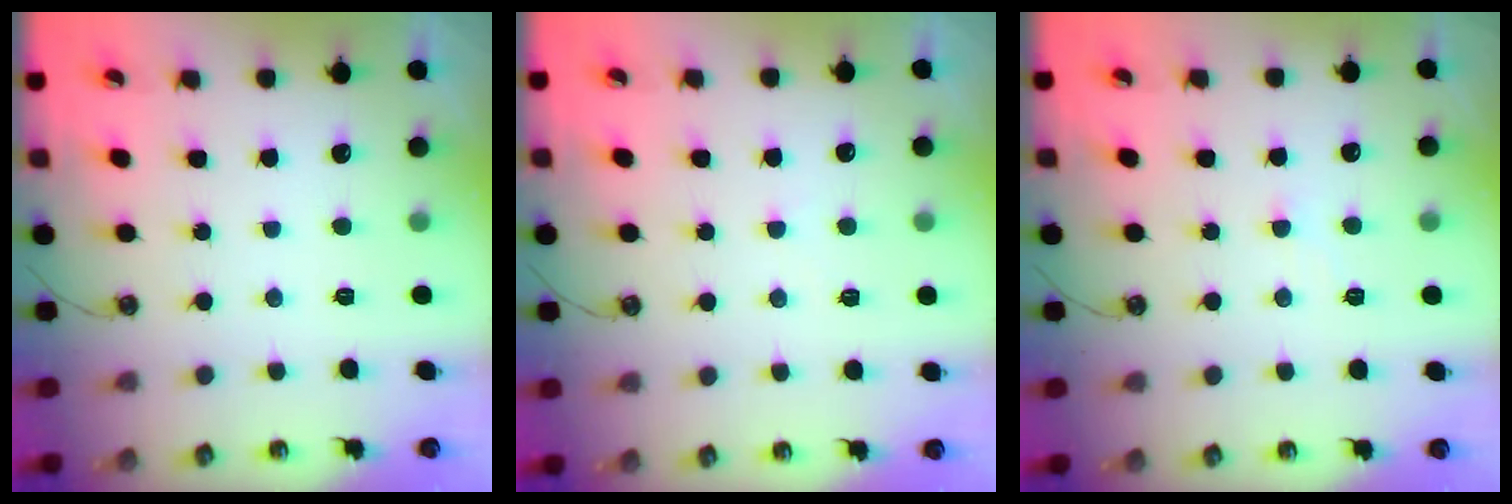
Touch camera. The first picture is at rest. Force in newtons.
{"total": 1.3, "press": 1.2, "slide": 0.4}
{"total": 0.9, "press": 0.9, "slide": 0.3}